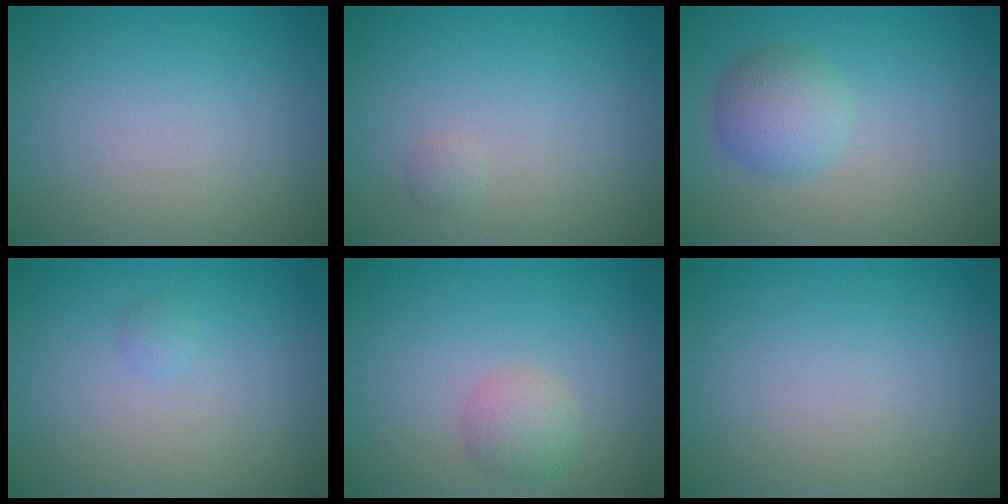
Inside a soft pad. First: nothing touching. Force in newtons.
{"total": 0.6, "press": 0.6, "slide": 0.1}
{"total": 3.3, "press": 3.3, "slide": 0.1}
{"total": 0.5, "press": 0.5, "slide": 0.0}
{"total": 2.1, "press": 2.1, "slide": 0.2}
{"total": 0.0}